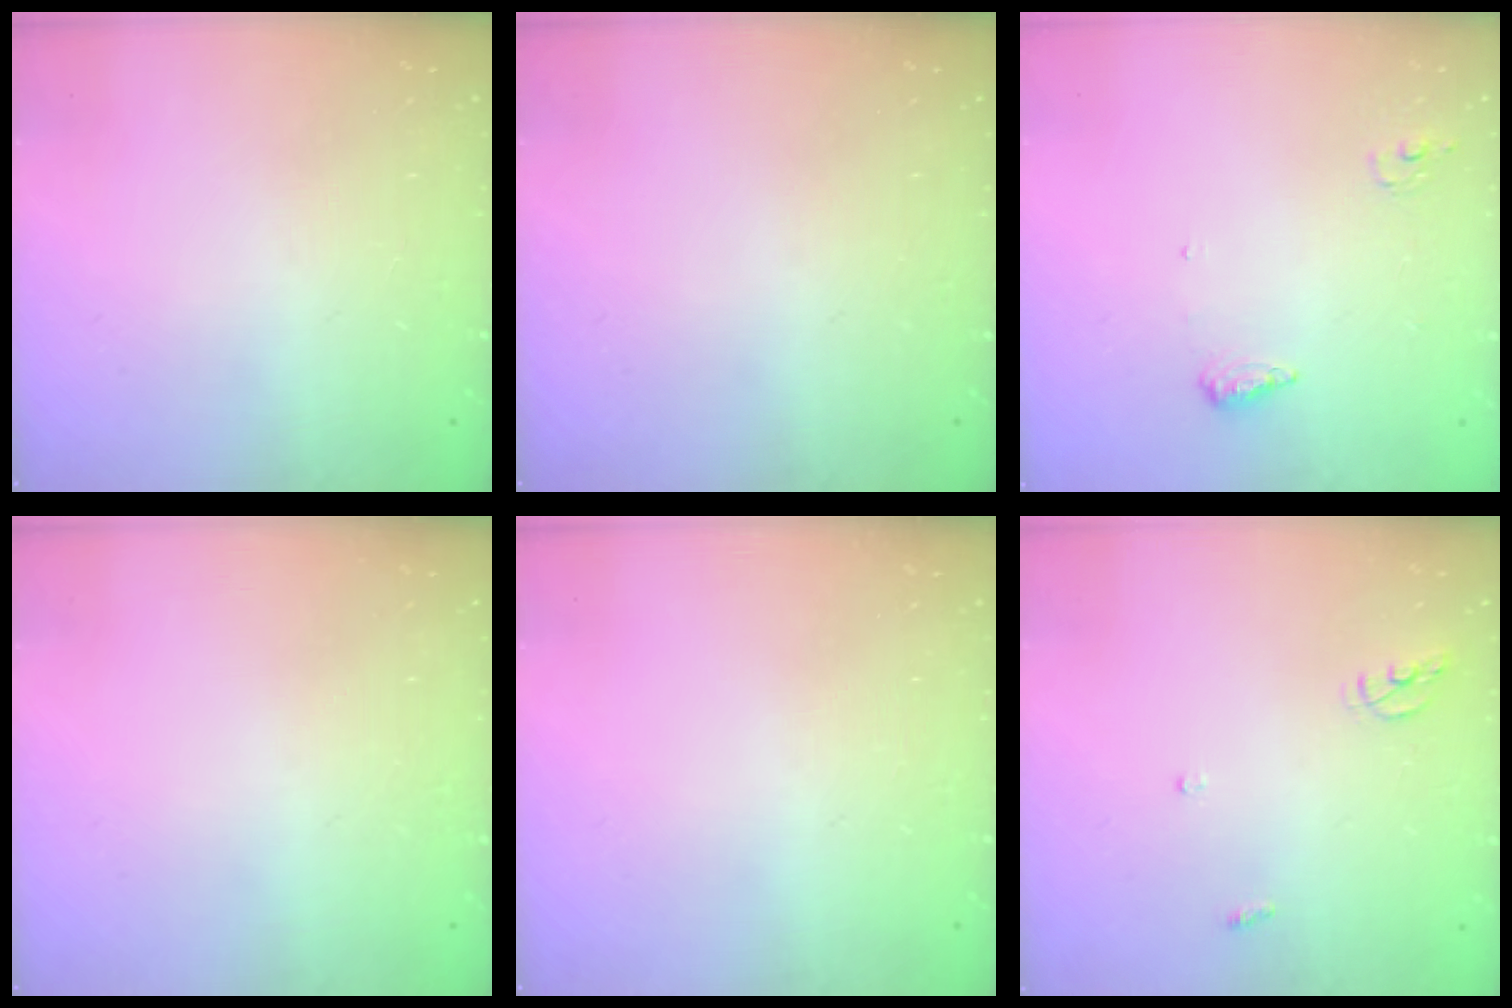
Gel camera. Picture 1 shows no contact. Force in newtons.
{"total": 0.0}
{"total": 6.3, "press": 6.1, "slide": 1.6}
{"total": 0.0}
{"total": 0.0}
{"total": 5.6, "press": 5.6, "slide": 0.4}